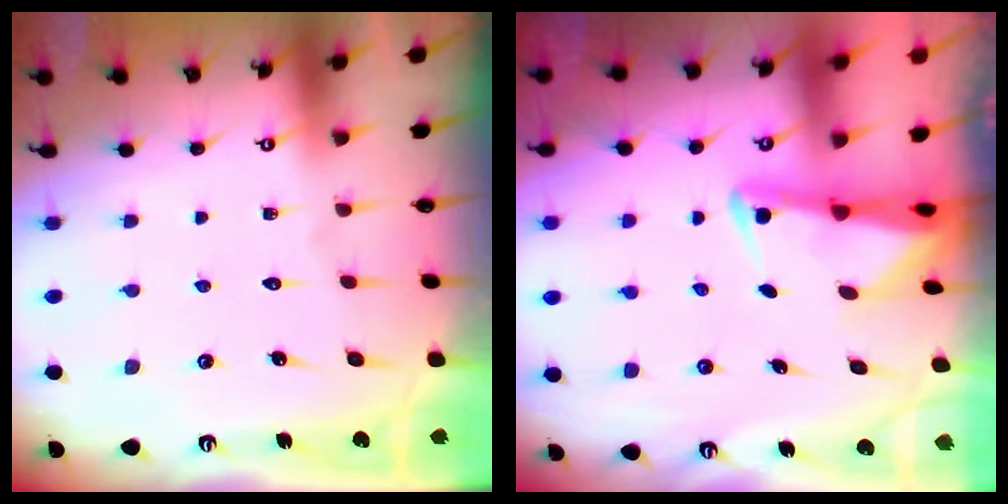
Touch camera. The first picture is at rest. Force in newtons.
{"total": 2.2, "press": 2.1, "slide": 0.4}